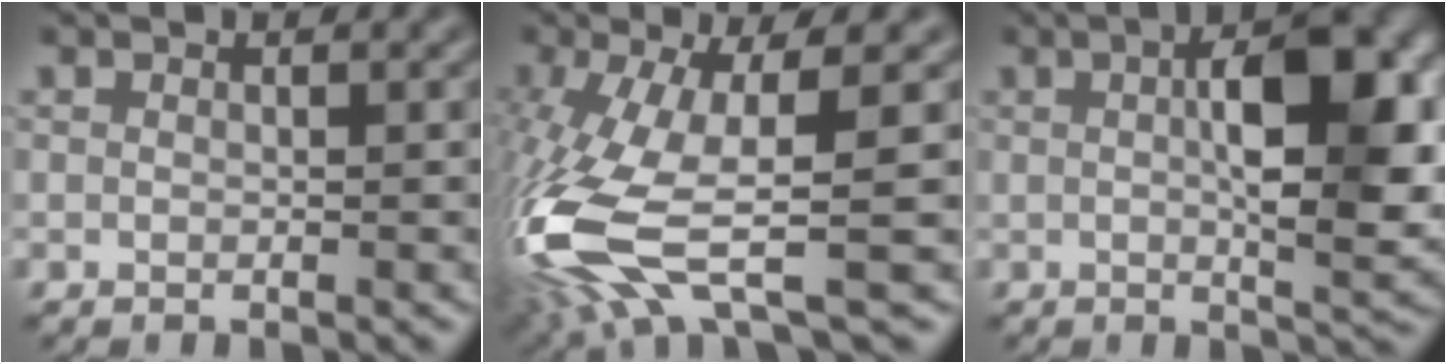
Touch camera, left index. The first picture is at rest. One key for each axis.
{"total": 12.3, "fx": -3.1, "fy": 3.8, "fz": 11.2, "tx": -0.269, "ty": -0.023, "tz": -0.046}
{"total": 8.8, "fx": 1.3, "fy": 2.6, "fz": 8.3, "tx": -0.115, "ty": 0.005, "tz": 0.018}